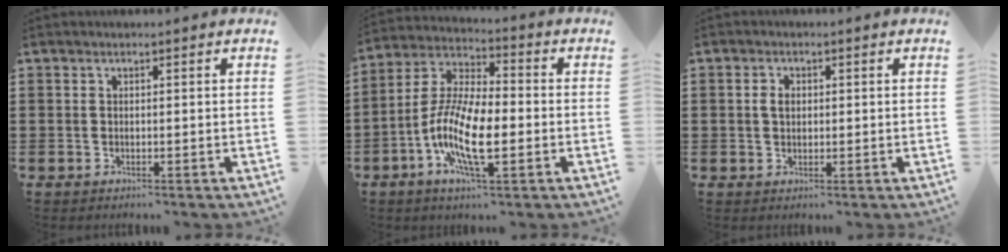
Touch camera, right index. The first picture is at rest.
{"total": 11.4, "force": [-3.5, 3.8, 10.1], "torque": [-0.236, -0.014, -0.073]}
{"total": 2.0, "force": [0.3, 1.4, 1.4], "torque": [-0.030, 0.008, 0.005]}